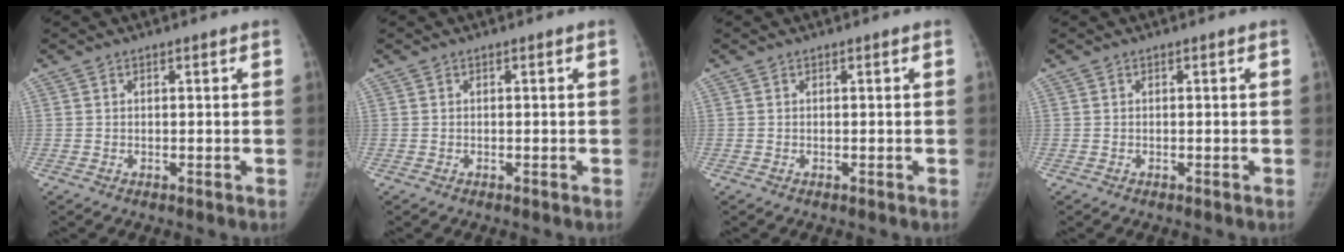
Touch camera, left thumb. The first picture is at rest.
{"total": 0.0}
{"total": 0.0}
{"total": 0.0}